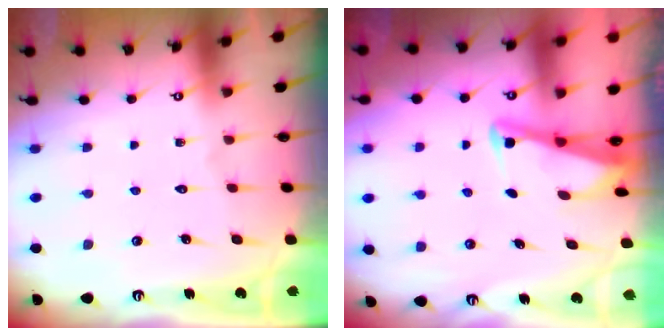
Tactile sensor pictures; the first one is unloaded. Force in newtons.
{"total": 2.7, "press": 2.6, "slide": 0.4}